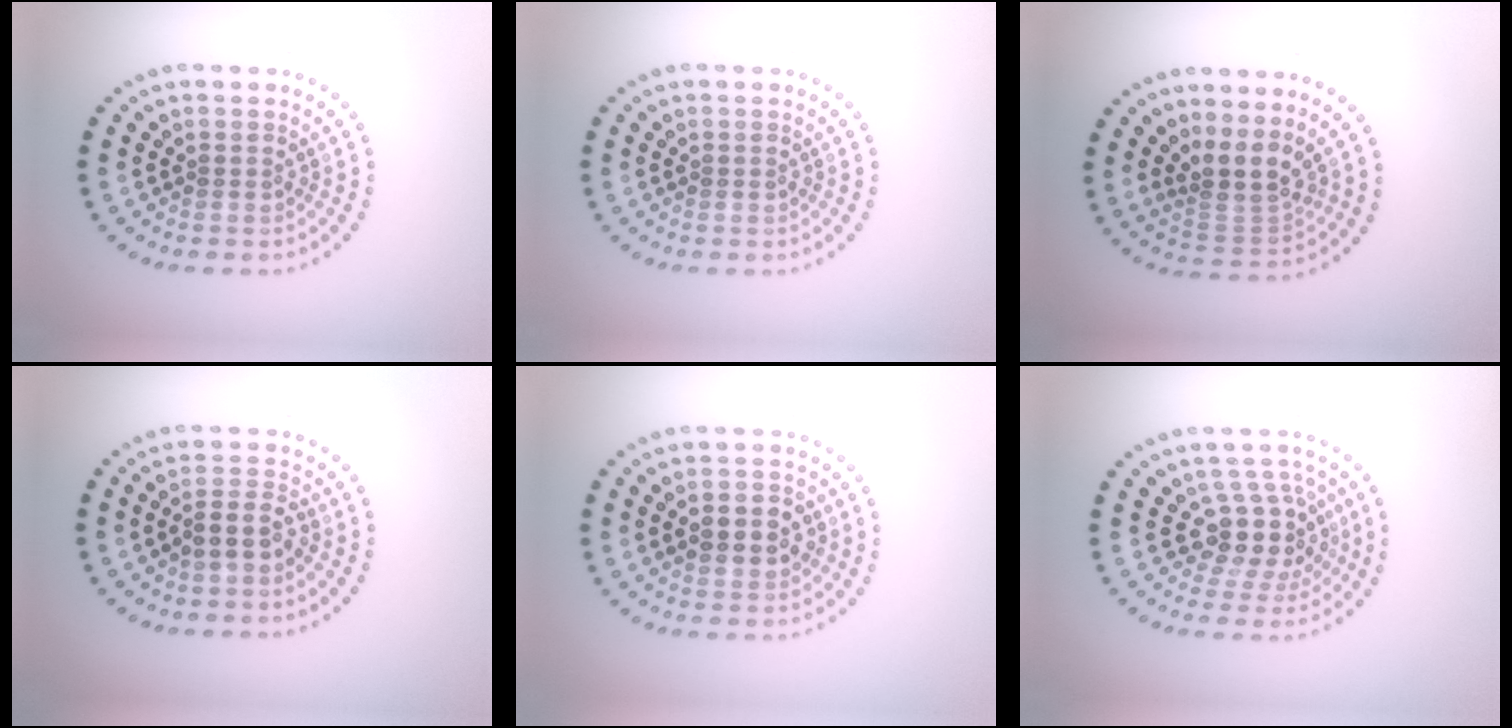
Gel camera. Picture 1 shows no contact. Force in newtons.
{"total": 0.0}
{"total": 3.4, "press": 2.5, "slide": 2.3}
{"total": 2.5, "press": 2.2, "slide": 1.2}
{"total": 3.2, "press": 3.2, "slide": 0.3}
{"total": 4.2, "press": 3.4, "slide": 2.4}